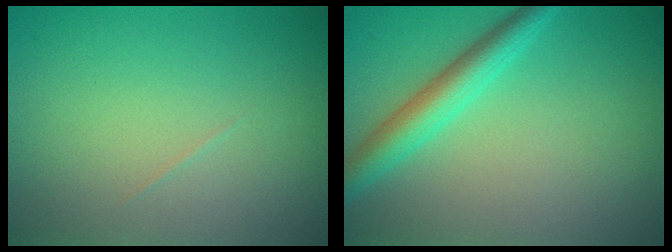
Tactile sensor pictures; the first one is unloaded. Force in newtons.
{"total": 3.6, "press": 3.6, "slide": 0.1}